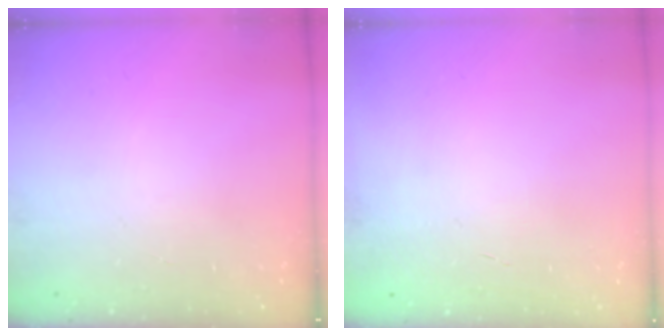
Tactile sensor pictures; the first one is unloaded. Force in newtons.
{"total": 0.0}